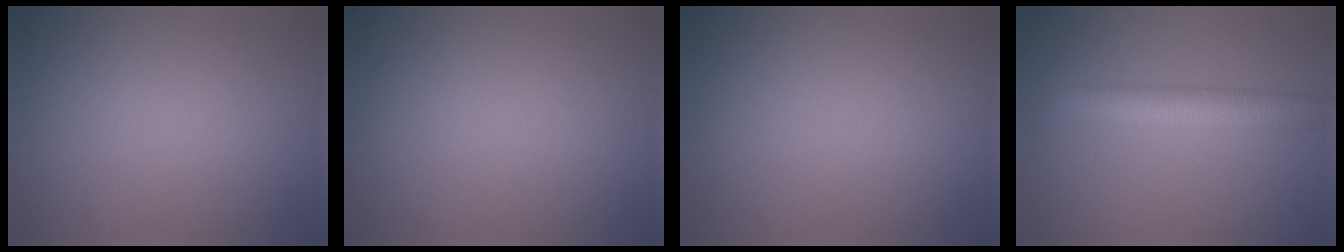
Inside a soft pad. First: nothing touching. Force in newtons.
{"total": 0.0}
{"total": 0.0}
{"total": 5.1, "press": 5.1, "slide": 0.1}